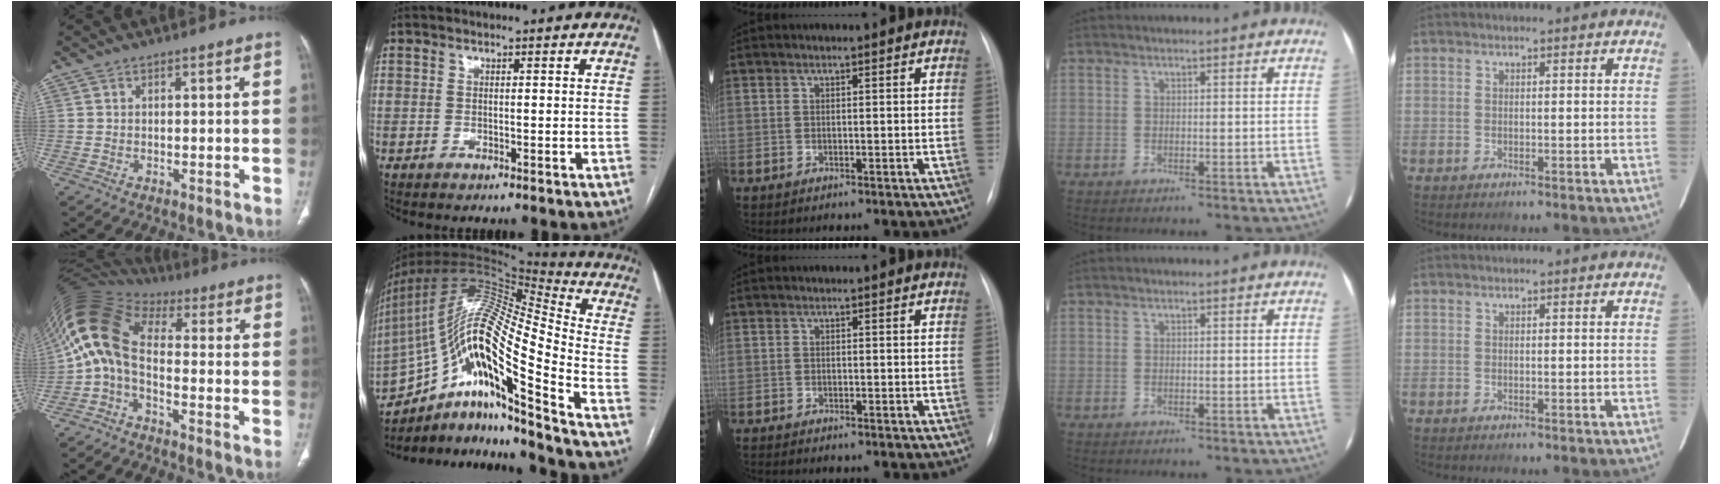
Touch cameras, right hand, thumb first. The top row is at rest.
{"thumb": {"total": 10.7, "force": [-1.2, 5.5, 9.2], "torque": [-0.178, 0.061, -0.041]}, "index": {"total": 22.0, "force": [-12.7, 1.7, 17.9], "torque": [-0.348, 0.016, -0.226]}, "middle": {"total": 1.7, "force": [-1.5, 0.2, 0.7], "torque": [-0.008, -0.003, -0.018]}}